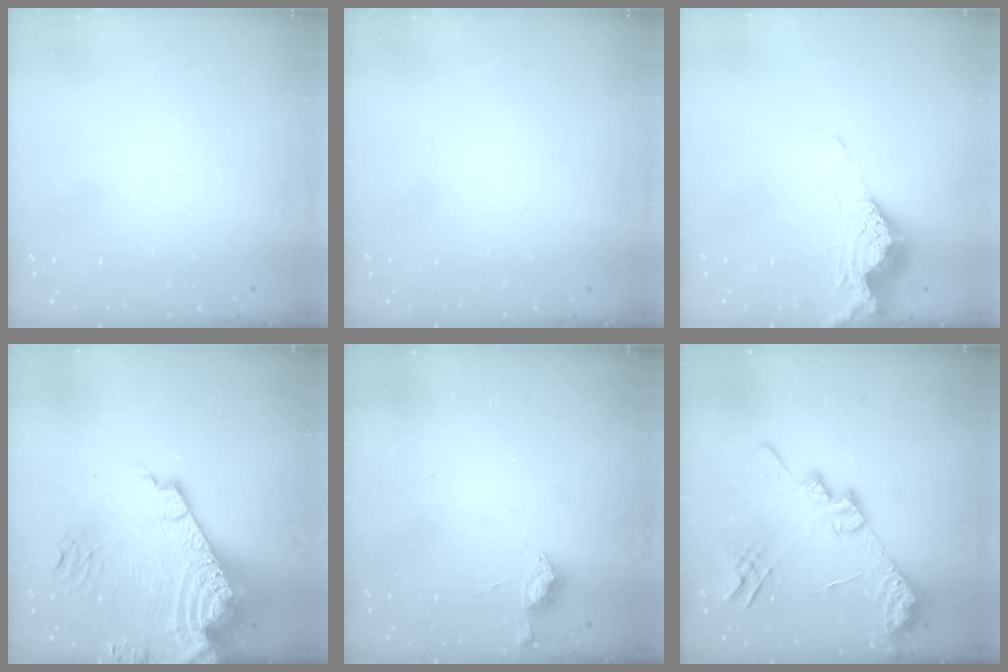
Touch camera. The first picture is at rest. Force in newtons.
{"total": 0.0}
{"total": 9.4, "press": 9.4, "slide": 0.4}
{"total": 21.9, "press": 21.6, "slide": 3.2}
{"total": 5.2, "press": 5.2, "slide": 0.6}
{"total": 18.1, "press": 18.1, "slide": 1.6}